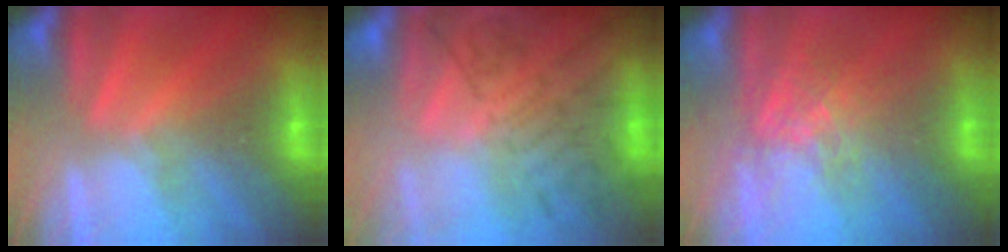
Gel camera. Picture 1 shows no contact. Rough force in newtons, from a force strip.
{"total": 7.7}
{"total": 2.7}